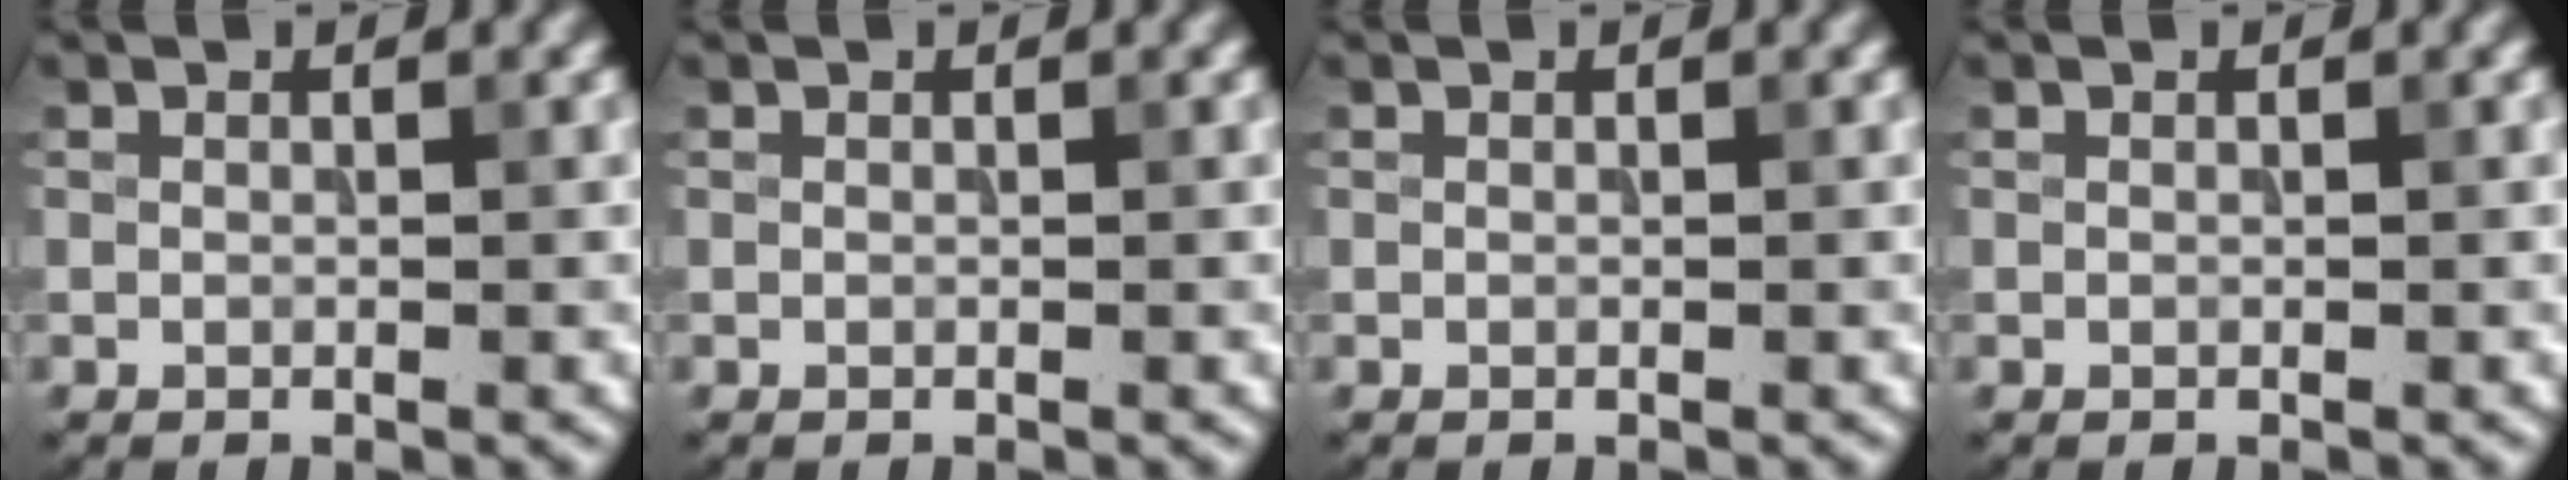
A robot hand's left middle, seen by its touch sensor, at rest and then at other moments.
{"total": 0.0}
{"total": 0.0}
{"total": 0.0}